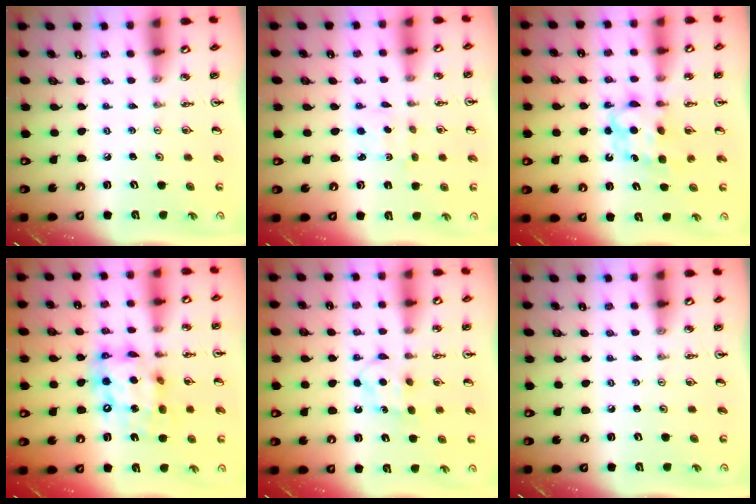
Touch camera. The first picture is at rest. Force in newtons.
{"total": 2.0, "press": 2.0, "slide": 0.4}
{"total": 7.0, "press": 7.0, "slide": 0.4}
{"total": 13.9, "press": 13.8, "slide": 1.2}
{"total": 5.1, "press": 5.0, "slide": 0.8}
{"total": 0.0}